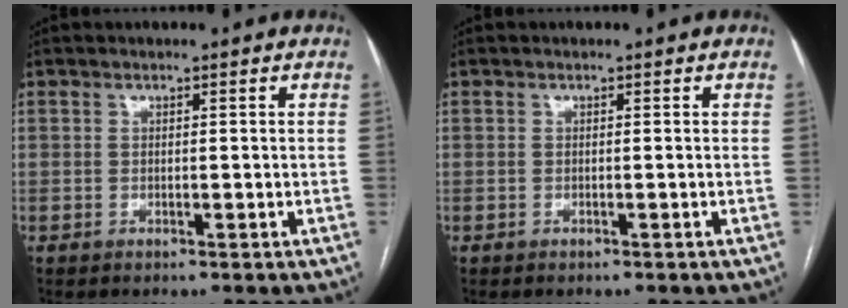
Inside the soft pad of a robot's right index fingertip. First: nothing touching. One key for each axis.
{"total": 0.0}